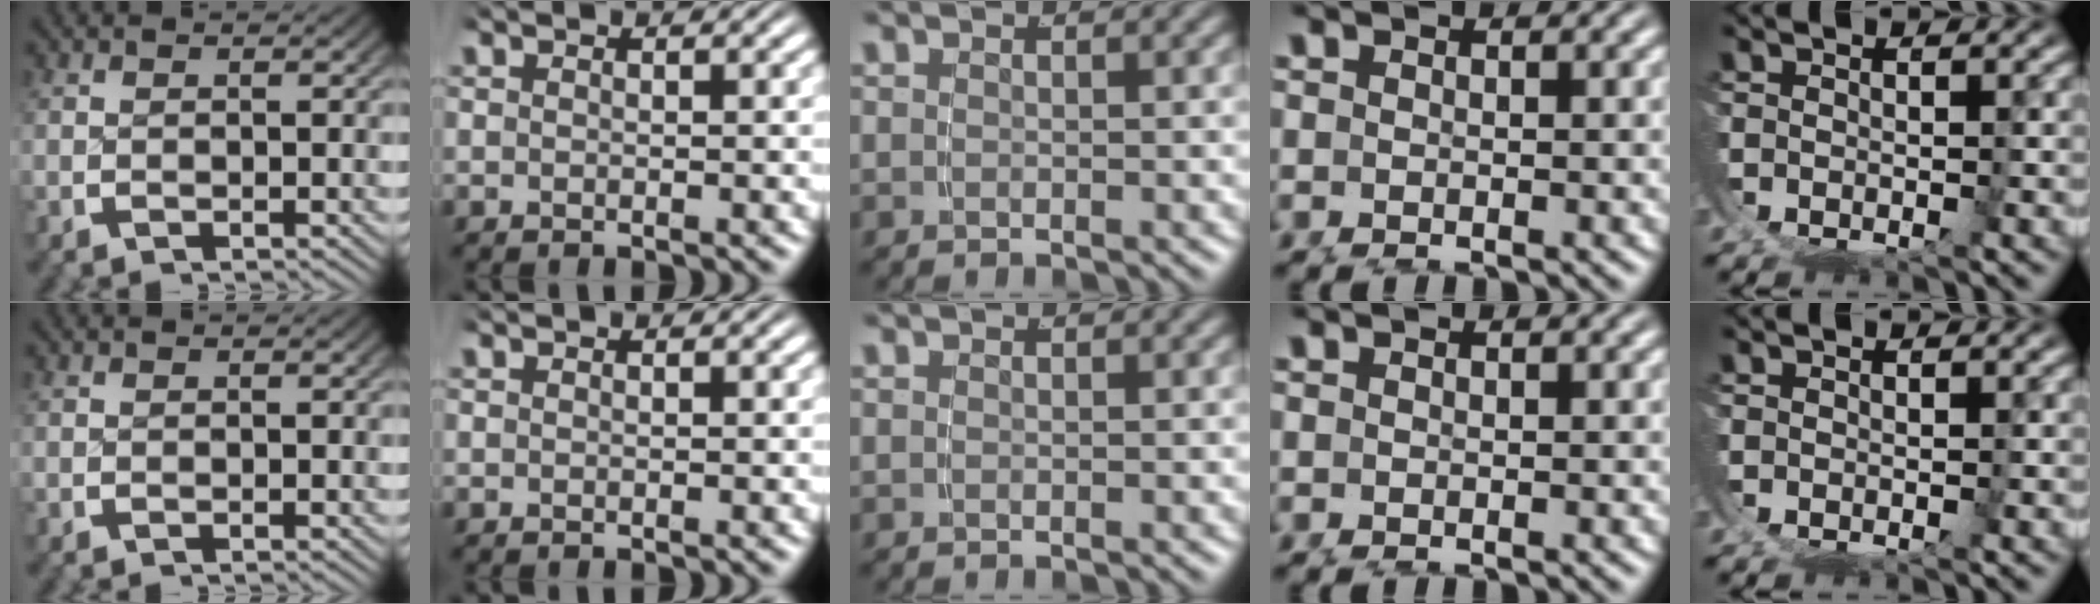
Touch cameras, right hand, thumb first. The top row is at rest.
{}